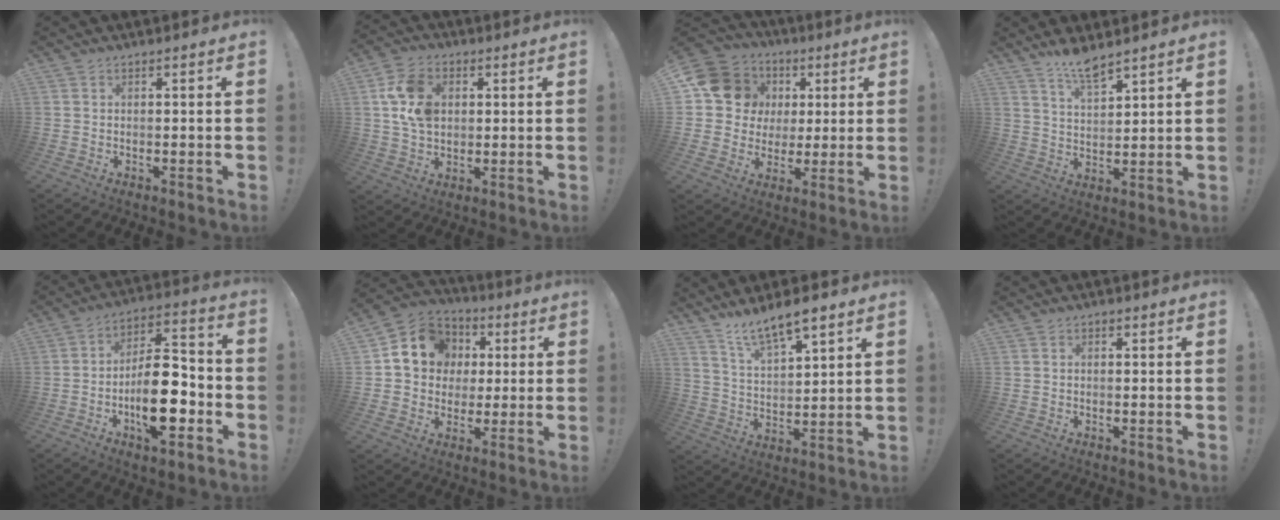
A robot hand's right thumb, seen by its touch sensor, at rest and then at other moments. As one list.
[{"total": 13.7, "force": [3.5, 10.5, 8.0], "torque": [-0.131, 0.001, 0.072]}, {"total": 14.6, "force": [4.7, 12.6, 5.7], "torque": [-0.097, -0.011, 0.109]}, {"total": 7.5, "force": [6.6, 1.4, 3.4], "torque": [-0.061, -0.040, 0.118]}, {"total": 18.3, "force": [-5.8, 8.0, 15.4], "torque": [-0.262, 0.034, -0.092]}, {"total": 13.8, "force": [3.3, 12.2, 5.5], "torque": [-0.064, -0.006, 0.073]}, {"total": 9.7, "force": [8.2, 2.3, 4.6], "torque": [-0.081, -0.055, 0.148]}, {"total": 0.5, "force": [0.1, 0.5, 0.1], "torque": [0.005, 0.000, 0.000]}]